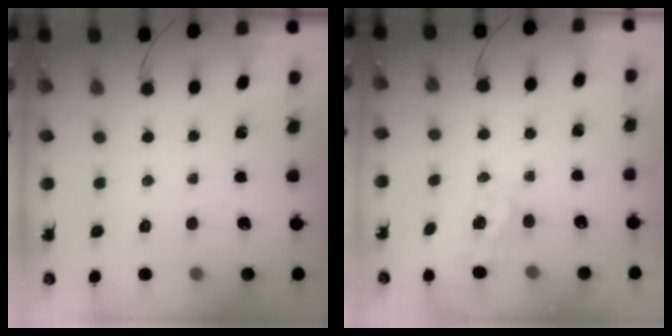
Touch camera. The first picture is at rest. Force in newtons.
{"total": 8.0, "press": 8.0, "slide": 0.9}